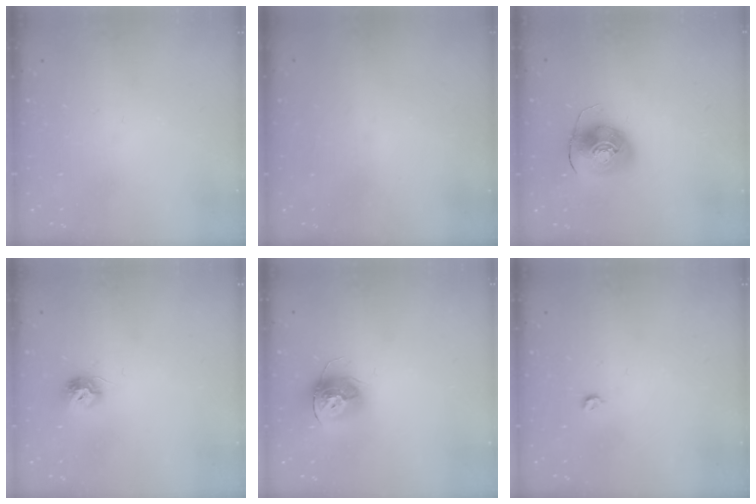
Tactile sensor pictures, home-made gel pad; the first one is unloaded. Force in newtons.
{"total": 0.9, "press": 0.9, "slide": 0.1}
{"total": 8.9, "press": 8.7, "slide": 1.5}
{"total": 8.0, "press": 8.0, "slide": 0.5}
{"total": 13.5, "press": 13.5, "slide": 1.0}
{"total": 3.3, "press": 3.3, "slide": 0.7}